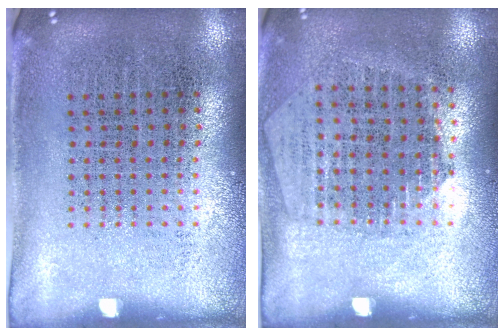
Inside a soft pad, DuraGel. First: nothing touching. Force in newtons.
{"total": 1.3, "press": 1.1, "slide": 0.5}